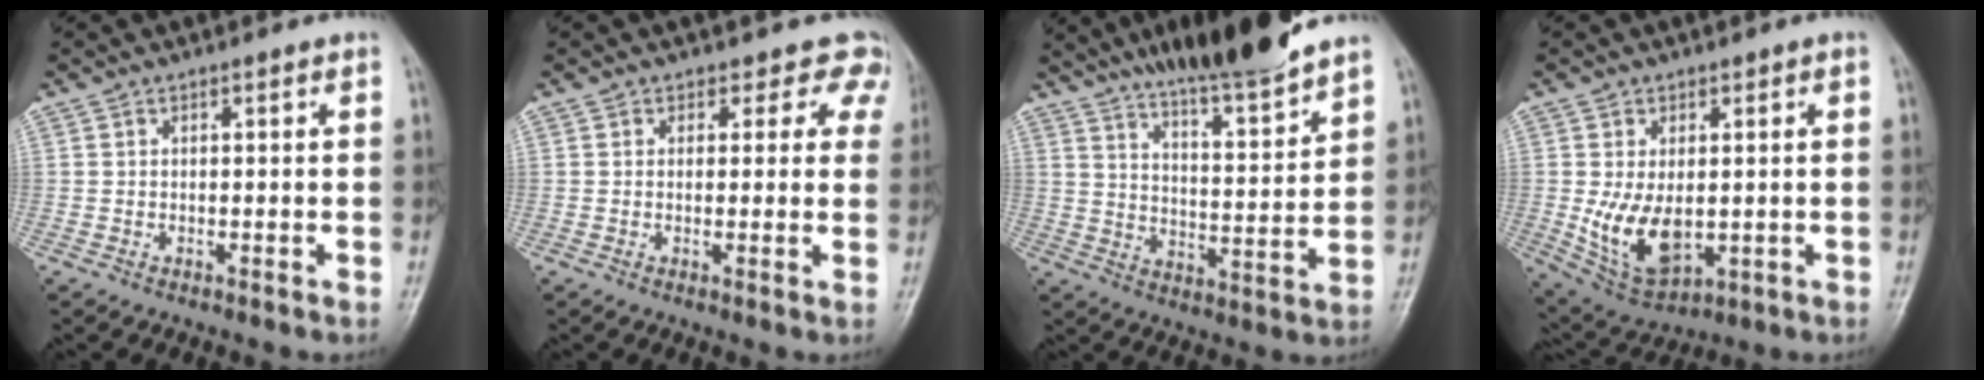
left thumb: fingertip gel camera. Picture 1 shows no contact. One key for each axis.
{"total": 5.7, "fx": 4.5, "fy": 3.4, "fz": -0.3, "tx": 0.056, "ty": -0.019, "tz": 0.020}
{"total": 15.2, "fx": 12.7, "fy": 1.4, "fz": 8.3, "tx": -0.113, "ty": -0.072, "tz": 0.207}
{"total": 10.3, "fx": -0.8, "fy": 6.4, "fz": 8.1, "tx": -0.129, "ty": -0.013, "tz": 0.007}